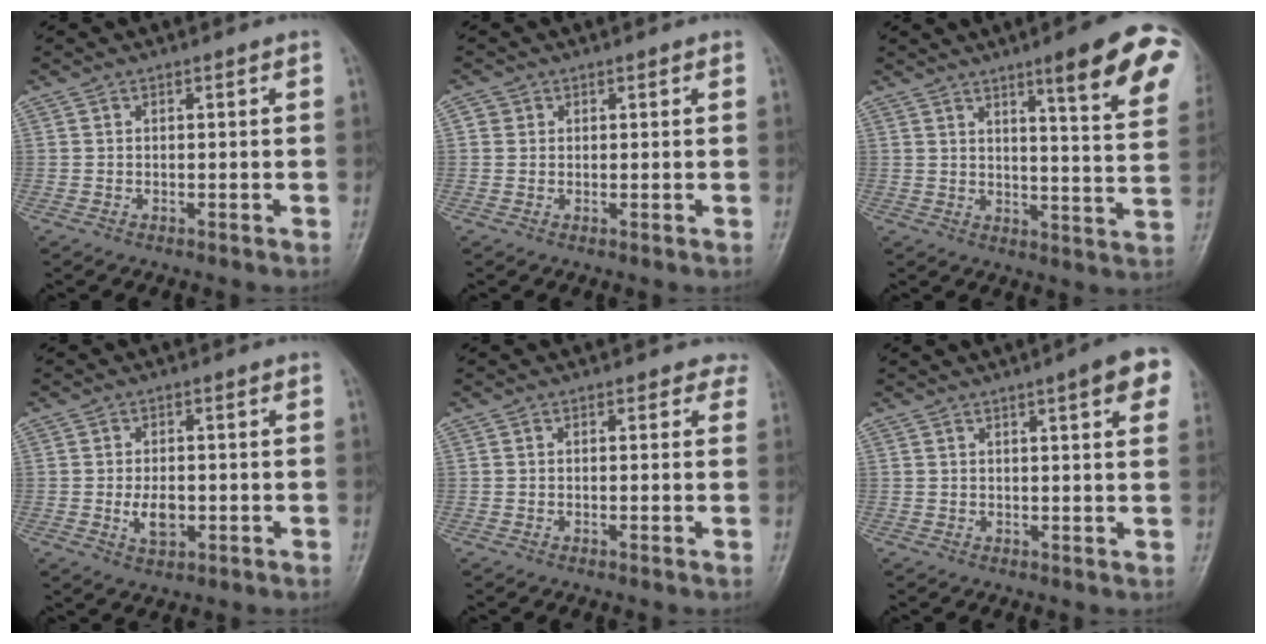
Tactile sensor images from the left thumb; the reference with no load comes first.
{"total": 1.7, "force": [0.5, 1.6, 0.3], "torque": [0.007, 0.001, 0.002]}
{"total": 16.1, "force": [8.5, 2.3, 13.4], "torque": [-0.146, -0.043, 0.108]}
{"total": 4.5, "force": [-0.8, 2.7, 3.6], "torque": [-0.056, -0.002, -0.010]}
{"total": 2.0, "force": [1.5, 1.3, 0.2], "torque": [0.021, -0.006, -0.003]}
{"total": 7.9, "force": [3.8, 1.4, 6.8], "torque": [-0.071, -0.003, 0.041]}